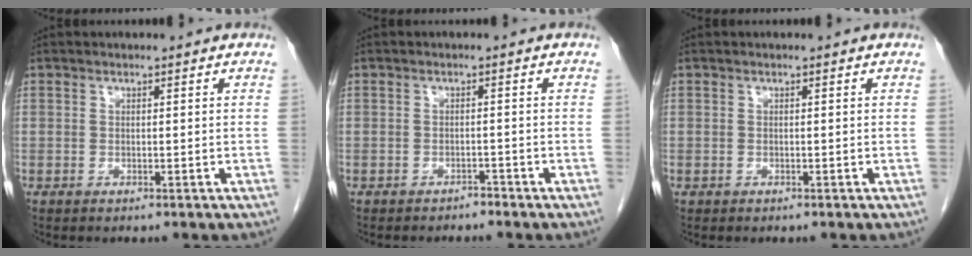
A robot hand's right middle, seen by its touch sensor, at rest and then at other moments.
{"total": 1.3, "force": [-1.2, 0.2, 0.2], "torque": [-0.006, -0.002, -0.018]}
{"total": 0.0}